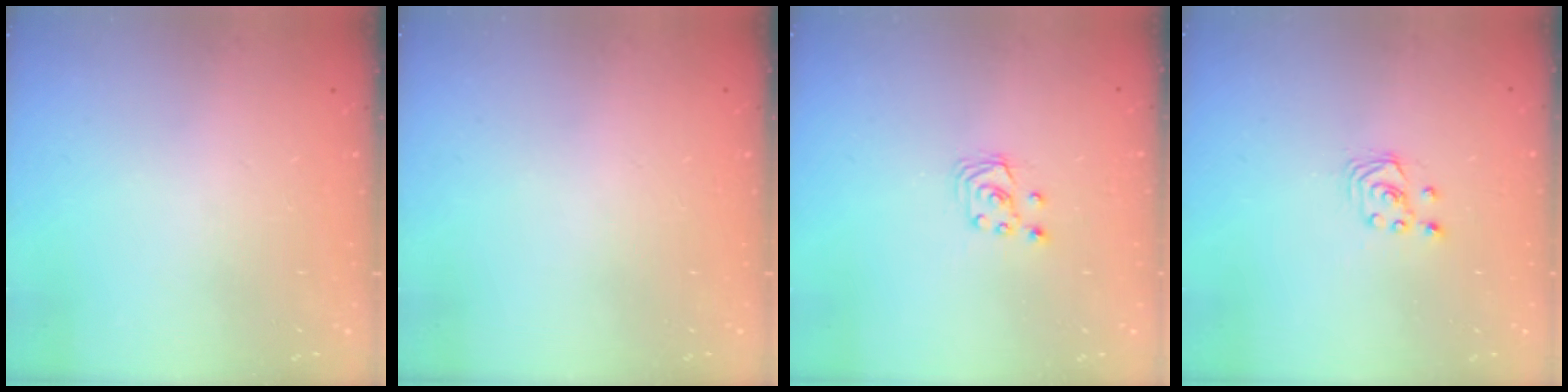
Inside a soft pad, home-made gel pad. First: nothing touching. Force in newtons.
{"total": 0.0}
{"total": 2.6, "press": 2.6, "slide": 0.3}
{"total": 2.1, "press": 2.1, "slide": 0.3}